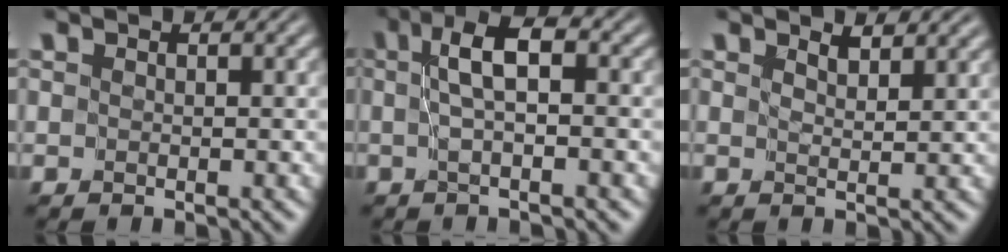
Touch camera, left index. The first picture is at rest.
{"total": 3.4, "force": [0.3, 0.4, 3.3], "torque": [-0.057, 0.011, 0.004]}
{"total": 1.6, "force": [1.5, -0.1, 0.5], "torque": [-0.012, -0.006, 0.029]}